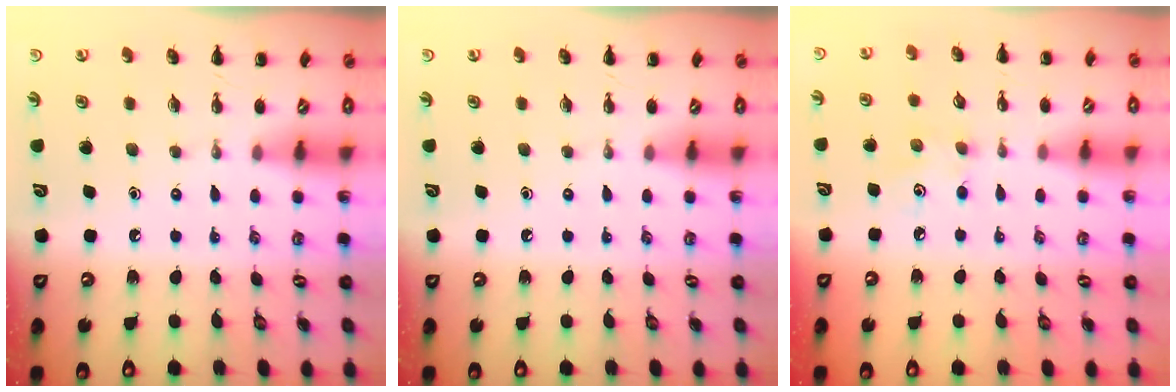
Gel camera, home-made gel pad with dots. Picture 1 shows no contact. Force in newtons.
{"total": 0.0}
{"total": 3.8, "press": 3.7, "slide": 0.9}